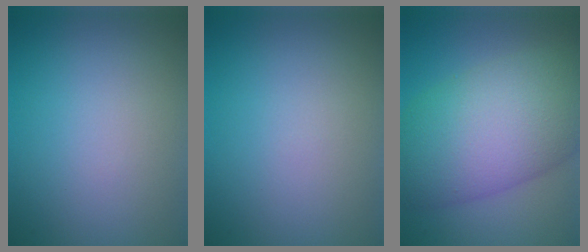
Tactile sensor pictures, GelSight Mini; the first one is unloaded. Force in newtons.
{"total": 0.0}
{"total": 11.6, "press": 11.6, "slide": 0.4}